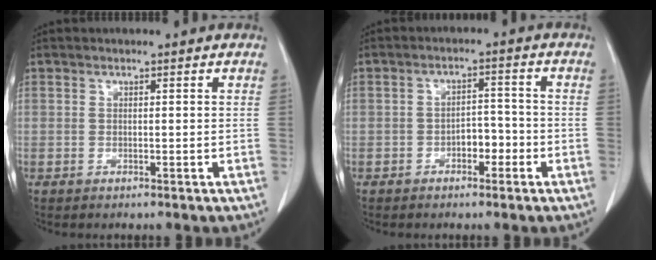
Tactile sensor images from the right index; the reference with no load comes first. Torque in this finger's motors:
{"motor_torque": [0.41, -0.39, 0.19, 0.02]}